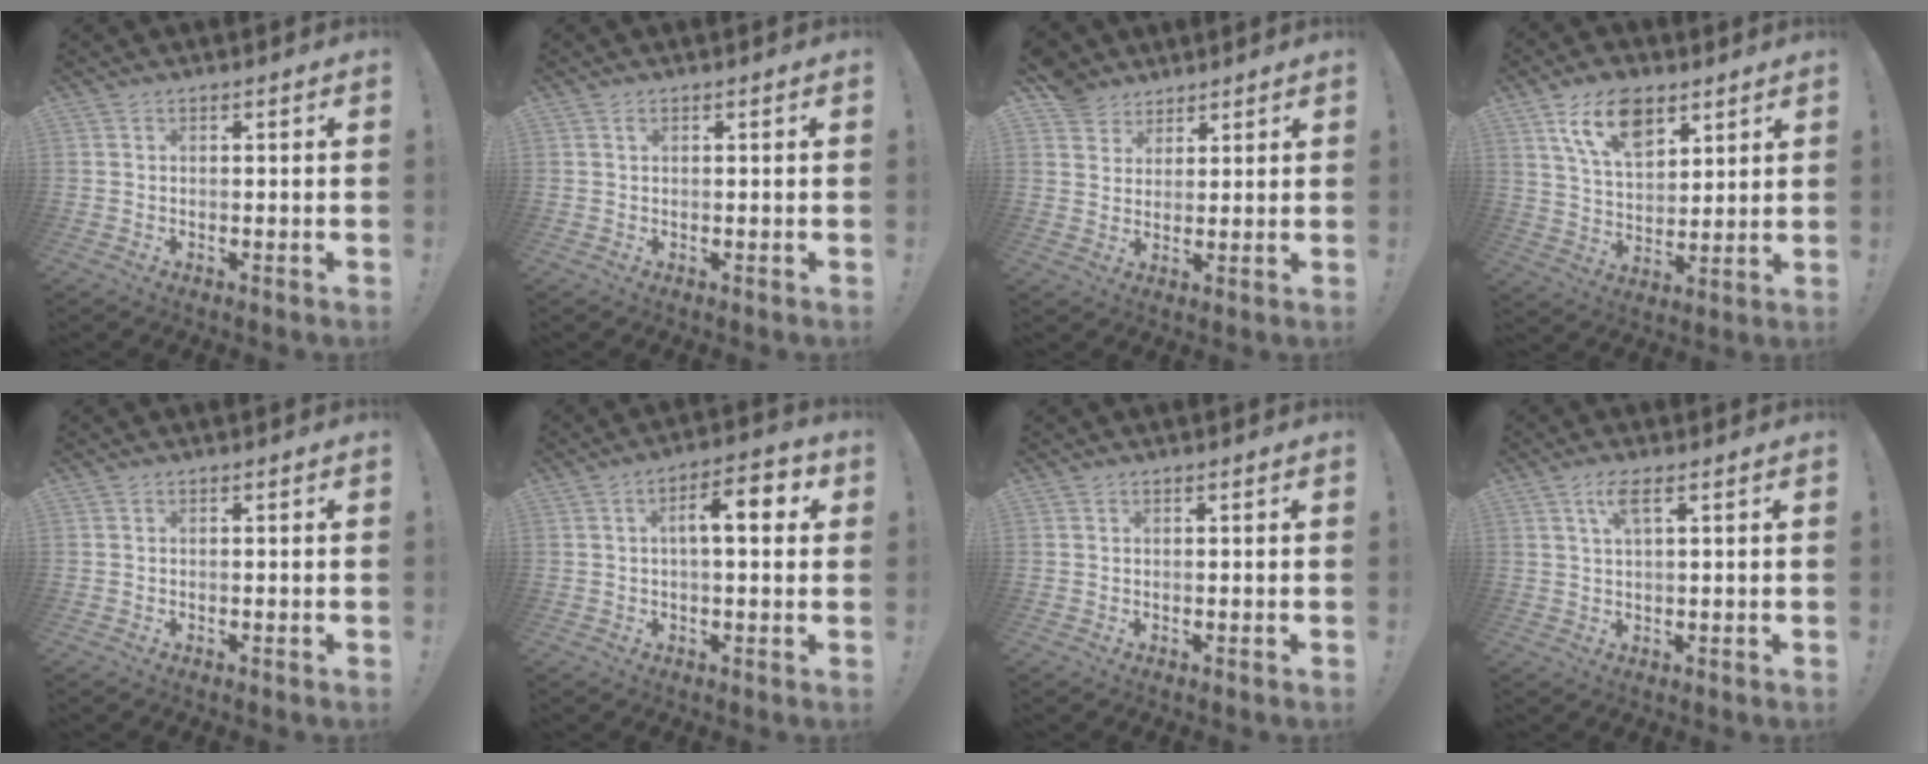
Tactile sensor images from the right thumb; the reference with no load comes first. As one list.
[{"total": 0.7, "force": [0.3, 0.3, 0.5], "torque": [-0.003, -0.001, 0.003]}, {"total": 6.6, "force": [4.8, 4.5, 0.2], "torque": [-0.004, -0.038, 0.095]}, {"total": 14.1, "force": [8.1, 7.7, 8.6], "torque": [-0.146, -0.025, 0.149]}, {"total": 0.0}, {"total": 10.4, "force": [1.9, 4.2, 9.3], "torque": [-0.132, 0.005, 0.026]}, {"total": 0.0}, {"total": 4.7, "force": [2.2, 0.9, 4.0], "torque": [-0.074, -0.001, 0.037]}]